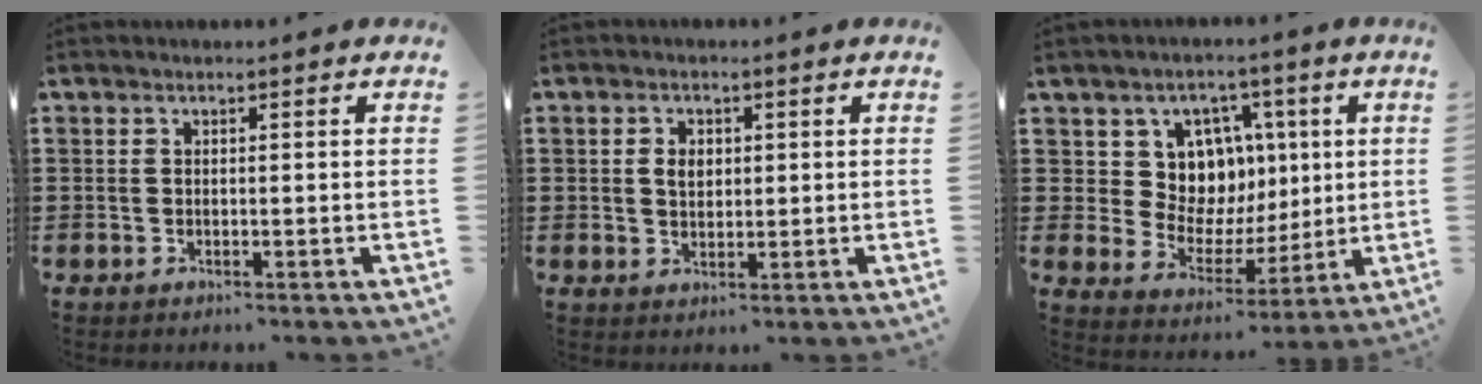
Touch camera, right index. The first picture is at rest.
{"total": 2.7, "force": [0.4, 1.9, 1.8], "torque": [-0.040, 0.010, 0.006]}
{"total": 9.5, "force": [3.2, 8.2, 3.5], "torque": [-0.091, -0.017, 0.065]}